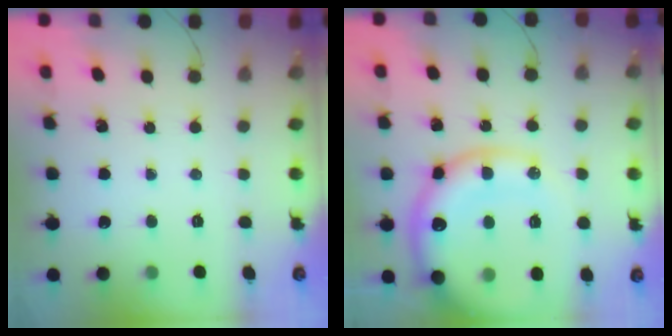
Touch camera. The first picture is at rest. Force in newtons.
{"total": 22.7, "press": 22.1, "slide": 4.8}